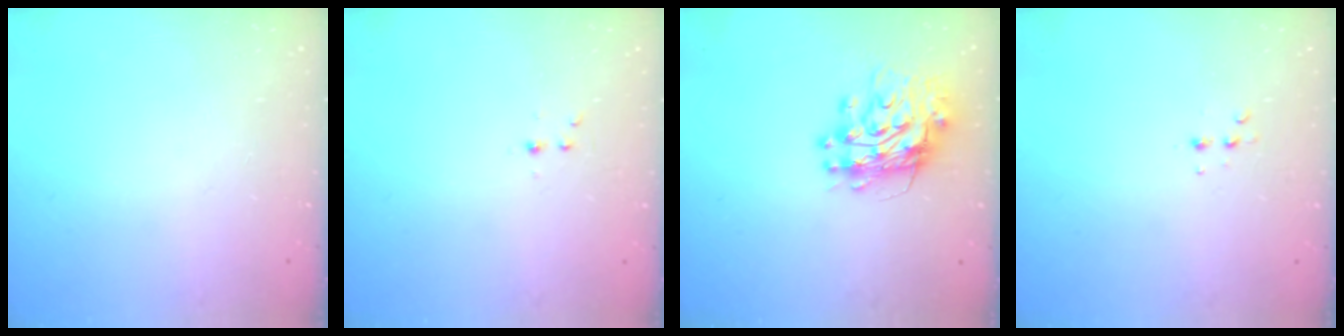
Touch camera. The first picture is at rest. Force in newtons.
{"total": 3.0, "press": 2.6, "slide": 1.5}
{"total": 11.4, "press": 11.4, "slide": 1.0}
{"total": 3.6, "press": 3.5, "slide": 1.1}